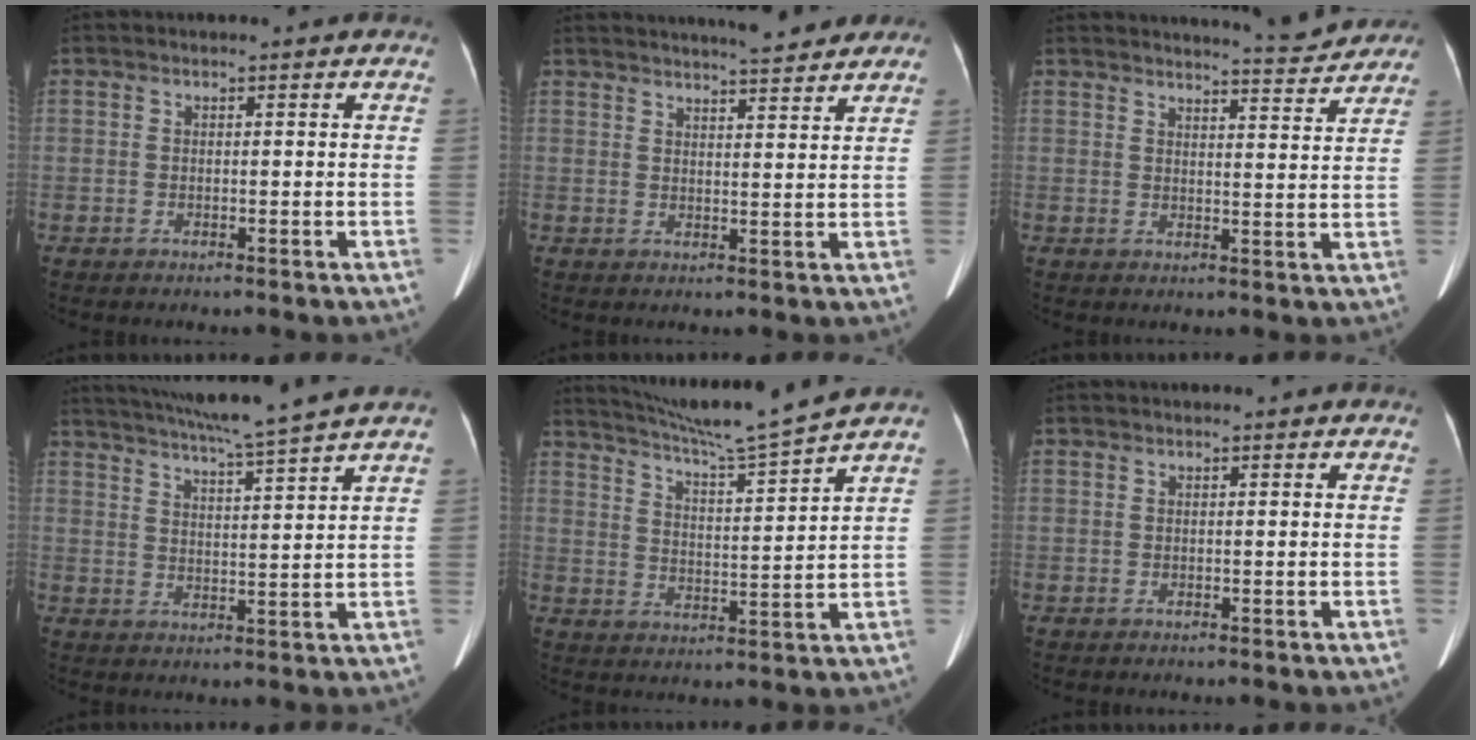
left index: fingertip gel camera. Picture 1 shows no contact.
{"total": 10.1, "force": [9.1, 0.9, 4.1], "torque": [-0.056, 0.008, 0.113]}
{"total": 6.9, "force": [6.8, 0.0, 1.0], "torque": [-0.023, -0.011, 0.080]}
{"total": 12.3, "force": [10.8, -2.0, 5.6], "torque": [-0.100, -0.006, 0.162]}
{"total": 11.3, "force": [10.3, -2.7, 3.8], "torque": [-0.073, -0.025, 0.172]}
{"total": 0.0}